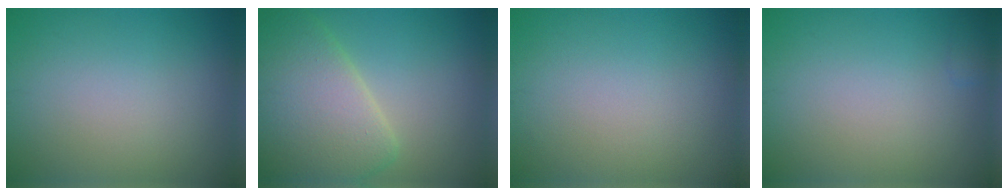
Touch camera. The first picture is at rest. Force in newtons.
{"total": 7.6, "press": 7.6, "slide": 0.8}
{"total": 0.0}
{"total": 0.7, "press": 0.7, "slide": 0.0}